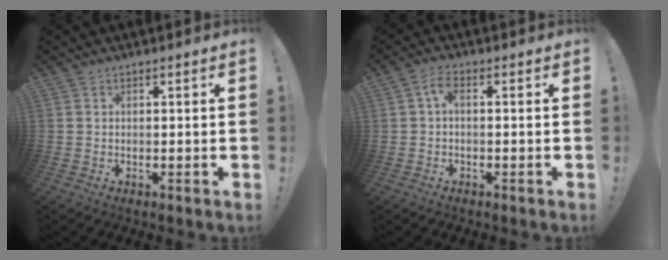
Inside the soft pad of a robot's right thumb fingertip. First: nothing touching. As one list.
[{"total": 3.9, "force": [0.3, 1.4, 3.7], "torque": [-0.079, 0.003, 0.003]}]